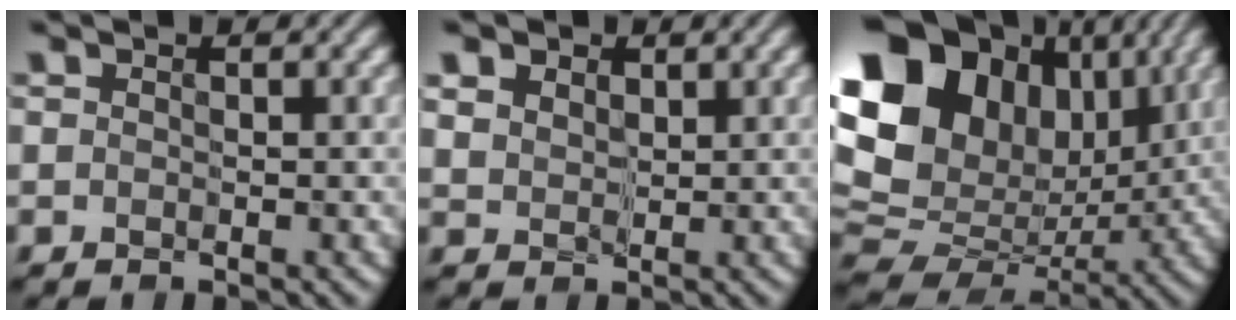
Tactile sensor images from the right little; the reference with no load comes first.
{"total": 2.8, "force": [1.5, 2.1, 1.2], "torque": [-0.045, 0.000, 0.030]}
{"total": 18.0, "force": [5.0, 13.1, 11.2], "torque": [-0.235, 0.017, 0.102]}